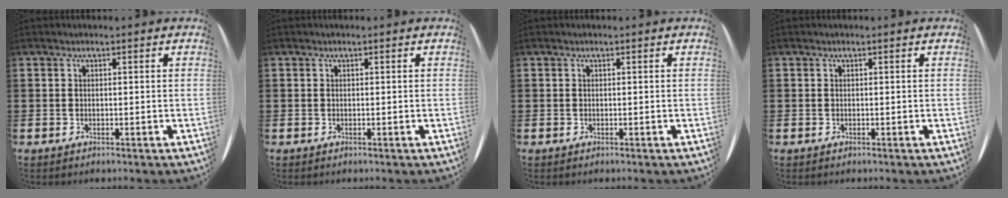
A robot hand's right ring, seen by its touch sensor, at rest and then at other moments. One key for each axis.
{"total": 0.0}
{"total": 0.0}
{"total": 0.0}